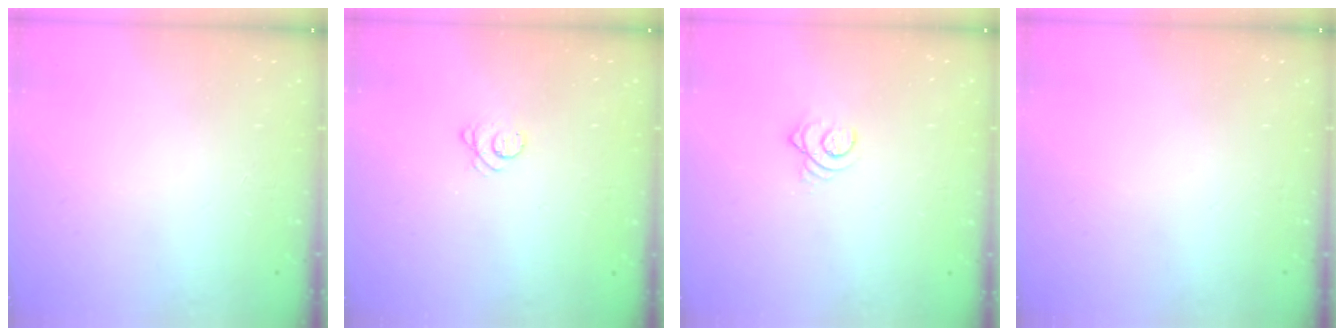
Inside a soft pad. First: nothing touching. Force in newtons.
{"total": 3.2, "press": 3.2, "slide": 0.3}
{"total": 3.2, "press": 3.2, "slide": 0.1}
{"total": 0.0}